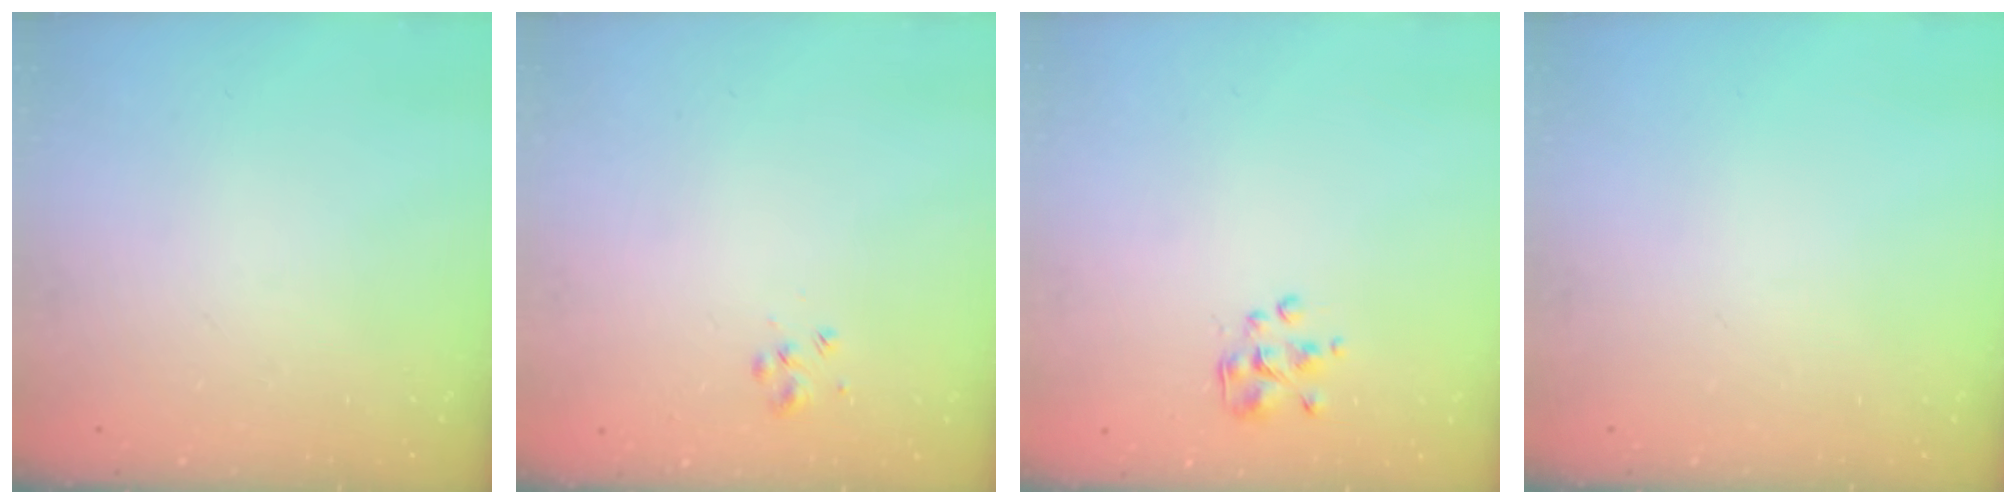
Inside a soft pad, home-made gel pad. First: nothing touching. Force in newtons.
{"total": 2.9, "press": 2.8, "slide": 1.0}
{"total": 2.3, "press": 2.1, "slide": 0.8}
{"total": 0.0}